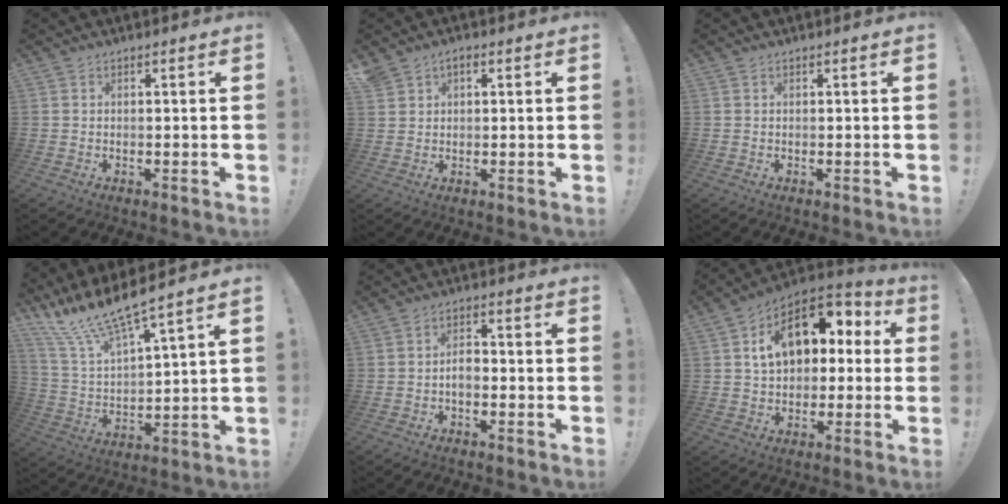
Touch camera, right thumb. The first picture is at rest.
{"total": 2.8, "force": [1.4, 2.0, 1.4], "torque": [-0.021, -0.003, 0.025]}
{"total": 0.0}
{"total": 13.2, "force": [11.8, 0.8, 5.8], "torque": [-0.134, -0.093, 0.206]}
{"total": 4.1, "force": [-1.1, 2.6, 3.0], "torque": [-0.052, 0.002, -0.024]}
{"total": 16.6, "force": [5.6, 11.1, 11.0], "torque": [-0.163, -0.012, 0.099]}